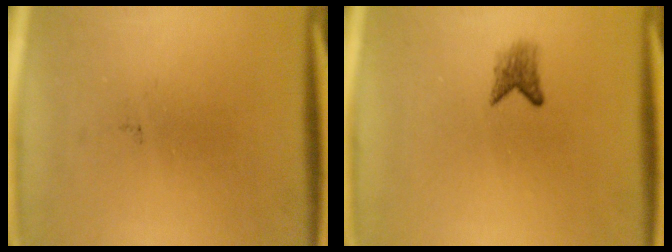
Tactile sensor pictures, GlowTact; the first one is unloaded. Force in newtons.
{"total": 1.8}